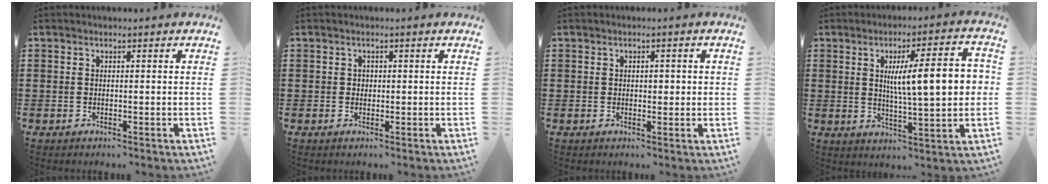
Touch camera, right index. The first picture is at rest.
{"total": 0.7, "force": [0.1, 0.7, 0.3], "torque": [-0.007, 0.003, 0.003]}
{"total": 1.3, "force": [0.1, 0.7, 1.1], "torque": [-0.021, 0.007, -0.001]}
{"total": 11.8, "force": [2.2, 2.7, 11.2], "torque": [-0.183, 0.004, 0.029]}